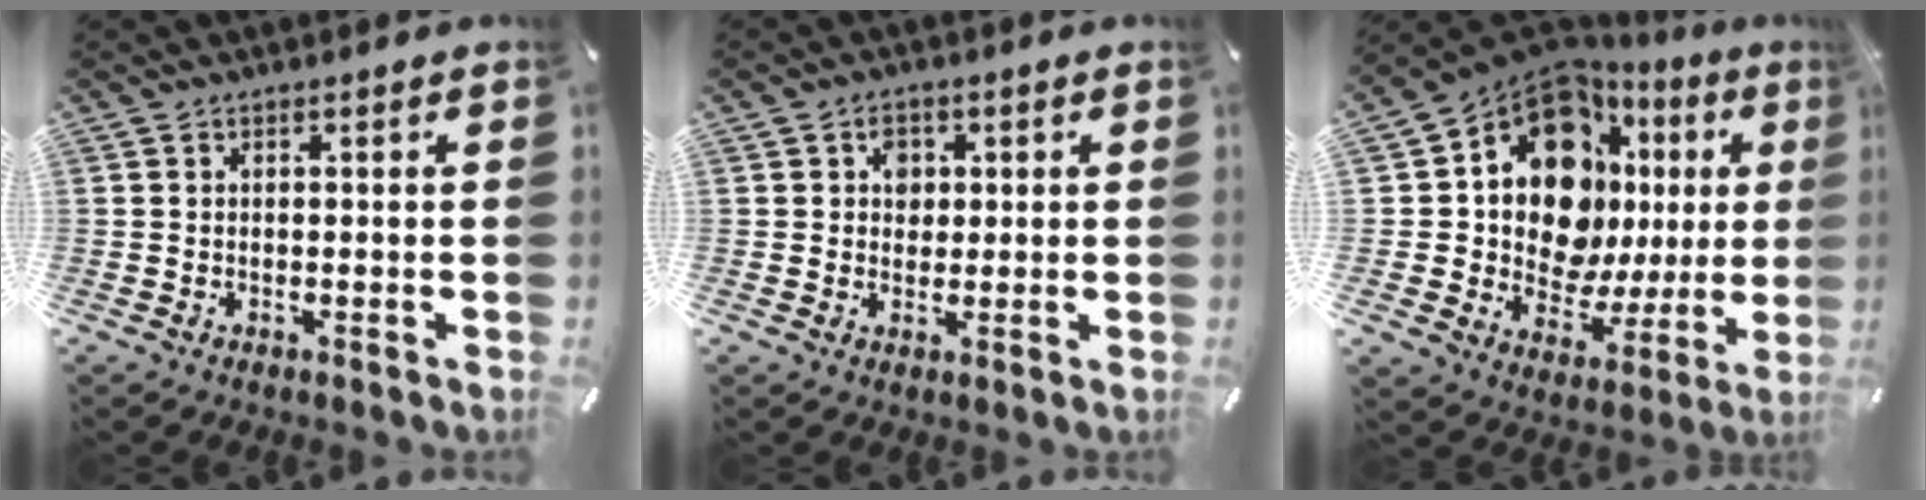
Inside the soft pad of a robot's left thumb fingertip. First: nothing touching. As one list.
[{"total": 3.9, "force": [0.8, 3.5, 1.6], "torque": [-0.015, -0.003, 0.007]}, {"total": 17.3, "force": [6.6, 11.5, 11.2], "torque": [-0.212, -0.065, 0.110]}]